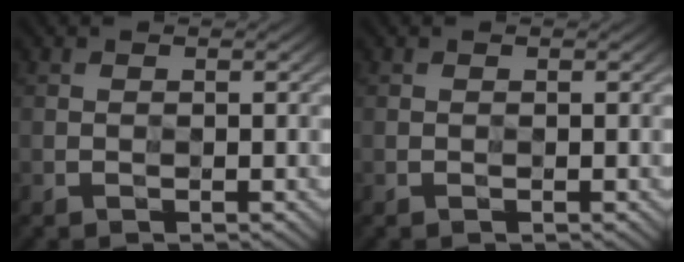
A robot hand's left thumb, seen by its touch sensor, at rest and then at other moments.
{"total": 0.0}